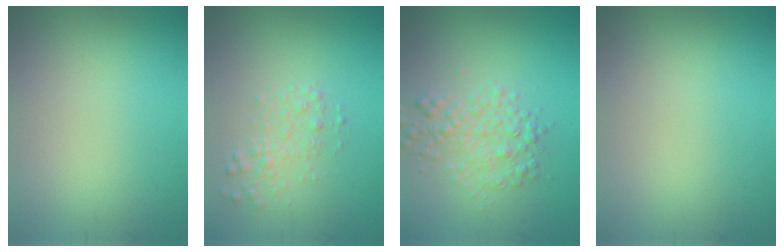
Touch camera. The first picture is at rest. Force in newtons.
{"total": 1.6, "press": 1.6, "slide": 0.0}
{"total": 2.9, "press": 2.9, "slide": 0.0}
{"total": 0.0}